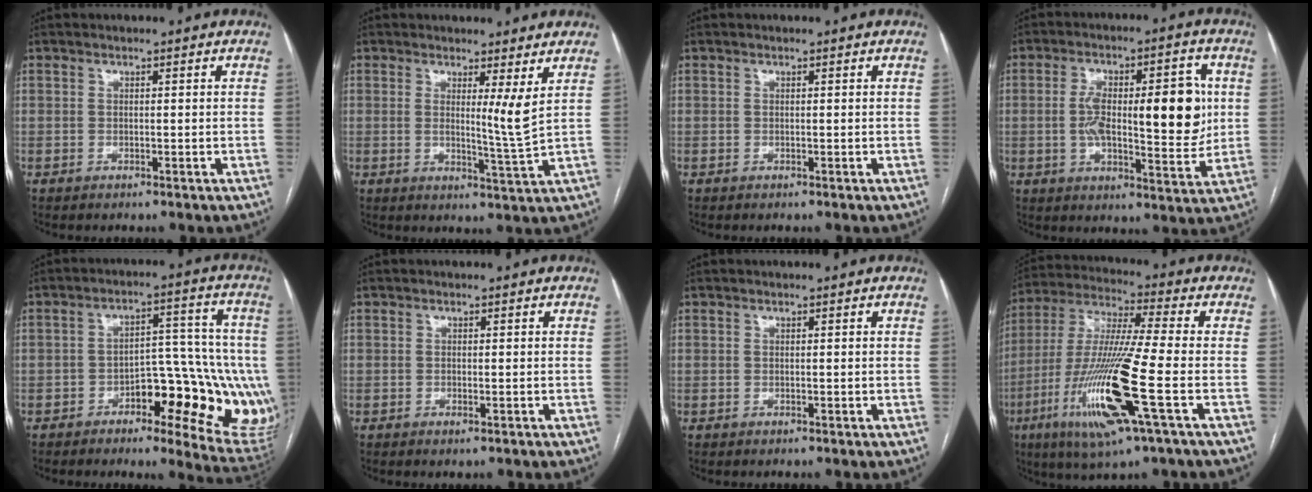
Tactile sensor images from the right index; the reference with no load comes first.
{"total": 4.2, "force": [1.5, -0.9, 3.8], "torque": [-0.066, -0.021, 0.028]}
{"total": 0.0}
{"total": 15.8, "force": [1.3, 5.1, 14.9], "torque": [-0.226, 0.016, 0.023]}
{"total": 16.9, "force": [-4.6, 6.6, 14.8], "torque": [-0.132, 0.021, -0.050]}
{"total": 0.7, "force": [-0.5, 0.2, 0.5], "torque": [-0.008, -0.001, -0.004]}
{"total": 0.0}
{"total": 18.1, "force": [-6.2, 0.2, 17.0], "torque": [-0.362, -0.025, -0.120]}